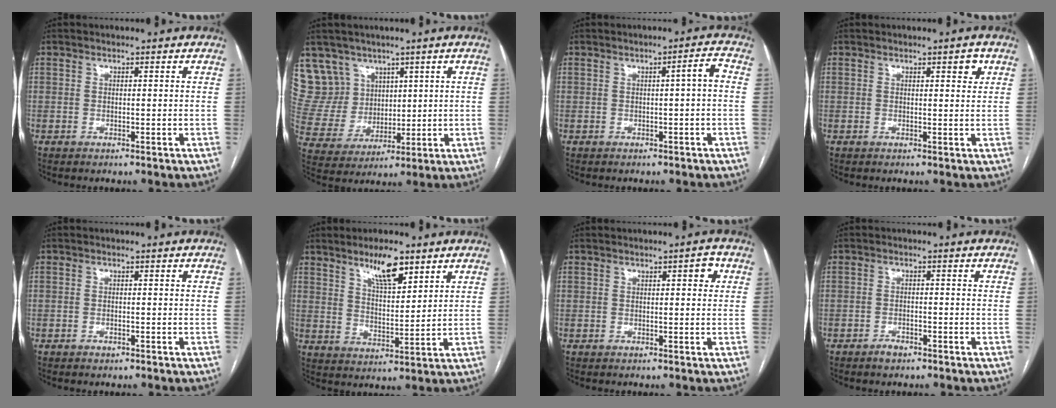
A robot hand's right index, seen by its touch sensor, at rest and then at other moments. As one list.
[{"total": 10.0, "force": [6.5, 7.7, 0.5], "torque": [-0.022, 0.035, 0.145]}, {"total": 2.3, "force": [-0.1, 0.0, 2.3], "torque": [-0.031, 0.006, 0.000]}, {"total": 1.9, "force": [1.0, 0.5, 1.5], "torque": [-0.019, 0.001, 0.012]}, {"total": 0.7, "force": [-0.5, 0.3, 0.4], "torque": [-0.009, 0.000, -0.005]}, {"total": 7.7, "force": [5.3, 2.1, 5.3], "torque": [-0.095, -0.002, 0.096]}, {"total": 2.0, "force": [0.7, 0.6, 1.7], "torque": [-0.020, 0.004, 0.008]}, {"total": 1.9, "force": [-1.5, 0.8, 0.8], "torque": [-0.017, 0.001, -0.022]}]